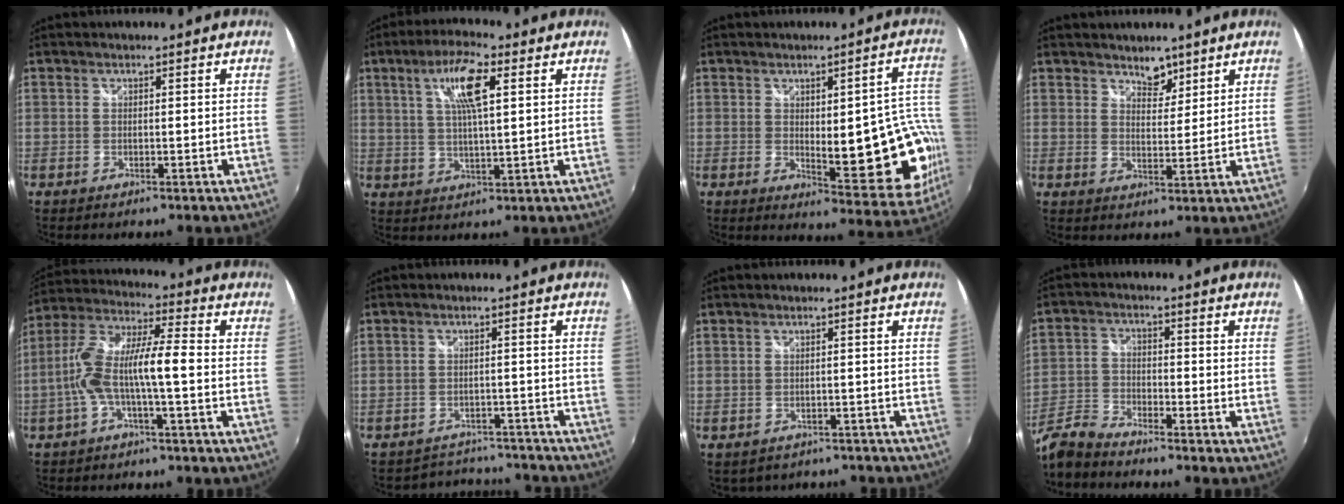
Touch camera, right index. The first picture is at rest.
{"total": 9.1, "force": [3.5, 2.2, 8.1], "torque": [-0.147, 0.011, 0.063]}
{"total": 15.2, "force": [-2.5, 5.3, 14.0], "torque": [-0.156, 0.005, -0.013]}
{"total": 4.2, "force": [3.3, 2.1, 1.5], "torque": [-0.014, -0.003, 0.053]}
{"total": 10.3, "force": [-2.7, 1.7, 9.8], "torque": [-0.202, 0.014, -0.042]}
{"total": 11.4, "force": [-10.7, 3.7, 2.0], "torque": [-0.043, 0.018, -0.130]}
{"total": 6.0, "force": [-4.7, 3.3, 1.6], "torque": [-0.027, -0.005, -0.051]}
{"total": 7.0, "force": [-6.5, 1.4, 2.2], "torque": [-0.059, 0.003, -0.143]}